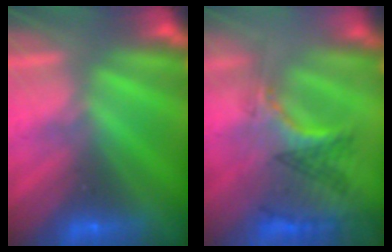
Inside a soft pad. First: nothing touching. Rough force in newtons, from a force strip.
{"total": 3.2}